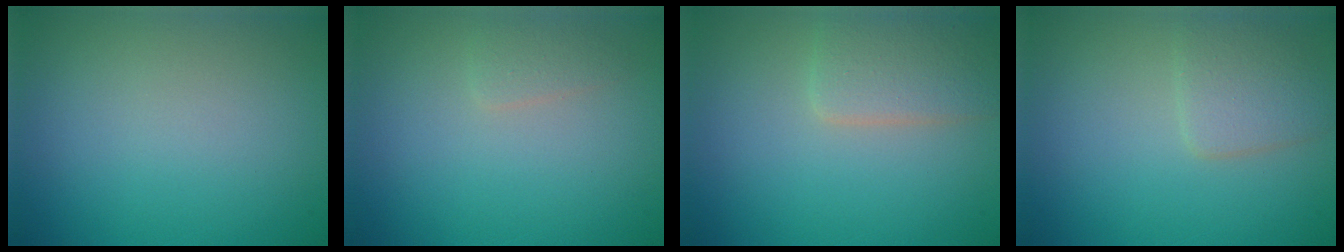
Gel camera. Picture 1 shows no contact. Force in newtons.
{"total": 1.0, "press": 1.0, "slide": 0.1}
{"total": 3.2, "press": 3.2, "slide": 0.1}
{"total": 2.5, "press": 2.5, "slide": 0.1}